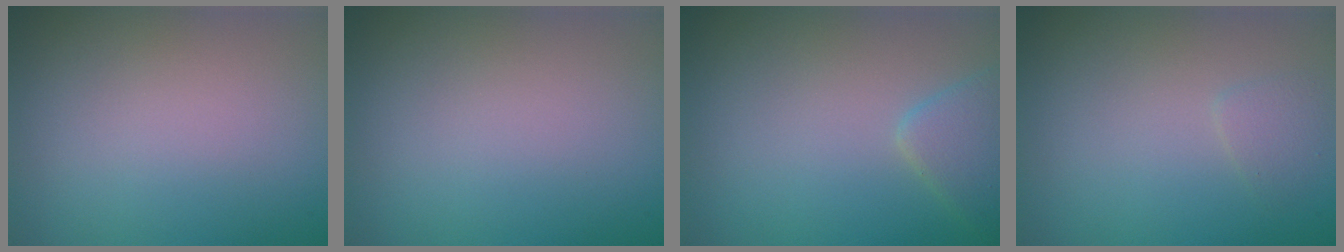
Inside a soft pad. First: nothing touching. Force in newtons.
{"total": 0.0}
{"total": 2.5, "press": 2.5, "slide": 0.2}
{"total": 1.0, "press": 1.0, "slide": 0.1}